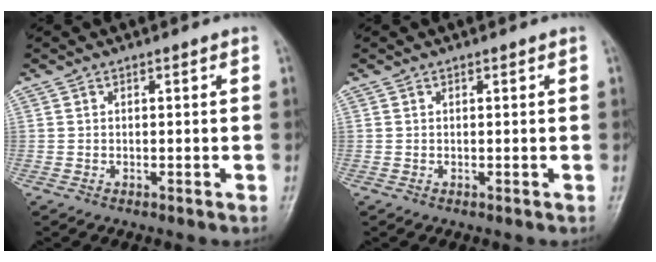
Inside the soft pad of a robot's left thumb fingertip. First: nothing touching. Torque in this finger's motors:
{"motor_torque": [0.01, 0.04, 0.30, 0.25, 0.00]}